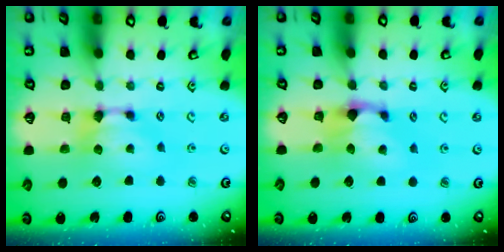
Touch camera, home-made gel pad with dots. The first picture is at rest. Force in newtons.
{"total": 1.2, "press": 0.1, "slide": 1.2}